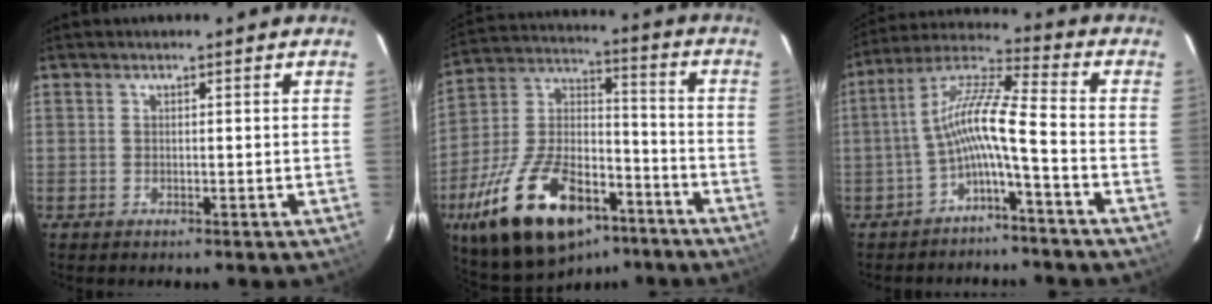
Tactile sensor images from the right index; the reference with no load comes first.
{"total": 25.2, "force": [-14.4, 12.5, 16.4], "torque": [-0.326, 0.000, -0.232]}
{"total": 9.3, "force": [-3.5, 0.2, 8.6], "torque": [-0.194, 0.021, -0.069]}